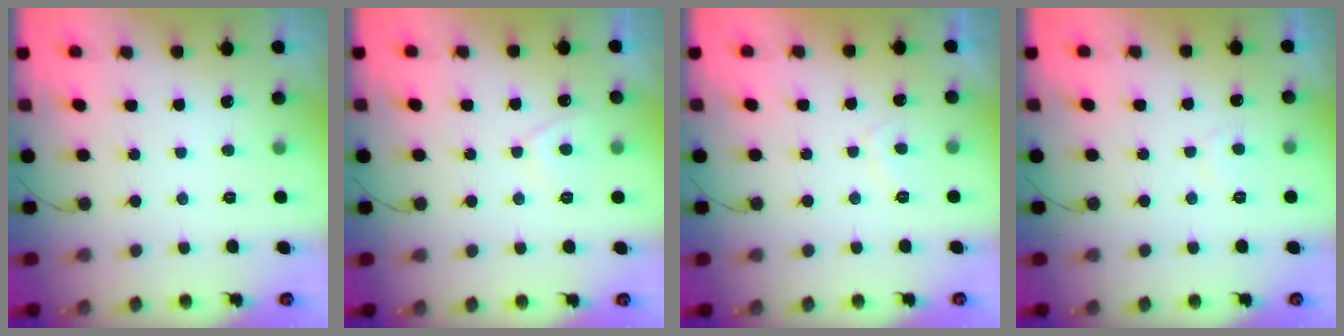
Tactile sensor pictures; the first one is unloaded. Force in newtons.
{"total": 2.8, "press": 2.7, "slide": 0.5}
{"total": 2.1, "press": 2.0, "slide": 0.9}
{"total": 2.0, "press": 1.9, "slide": 0.6}